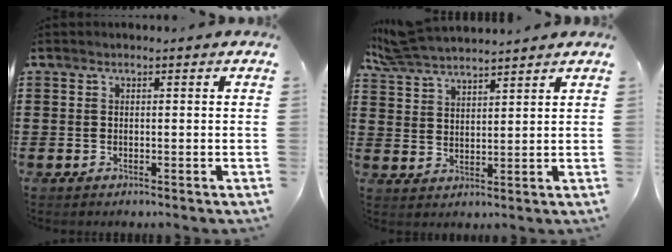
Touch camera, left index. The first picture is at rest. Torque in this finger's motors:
{"motor_torque": [1.08, -1.05, 0.40, 0.09]}